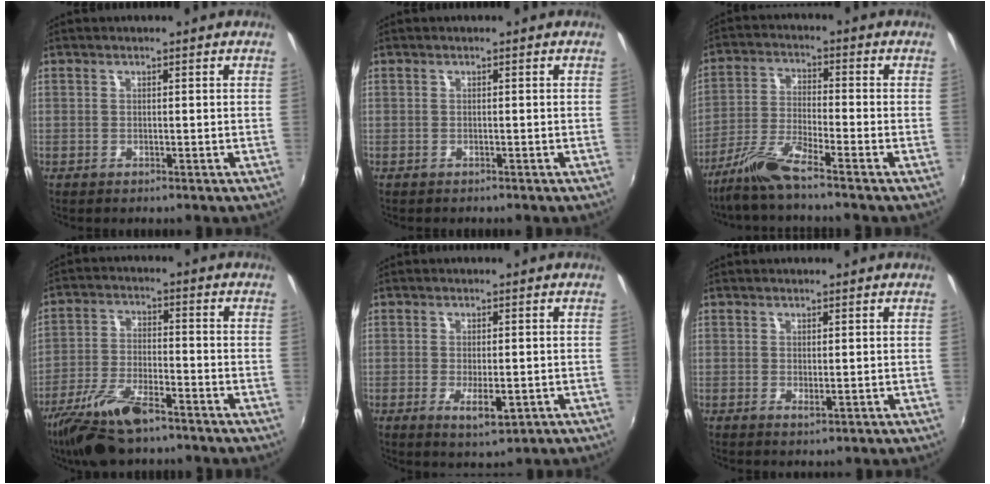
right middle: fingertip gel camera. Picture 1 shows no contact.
{"total": 0.0}
{"total": 7.6, "force": [-6.2, -0.3, 4.5], "torque": [-0.096, -0.009, -0.120]}
{"total": 12.5, "force": [-9.1, 4.0, 7.5], "torque": [-0.167, -0.023, -0.176]}
{"total": 5.0, "force": [-1.8, 1.9, 4.2], "torque": [-0.079, -0.016, -0.024]}
{"total": 0.9, "force": [0.0, 0.5, 0.7], "torque": [-0.013, -0.003, 0.000]}